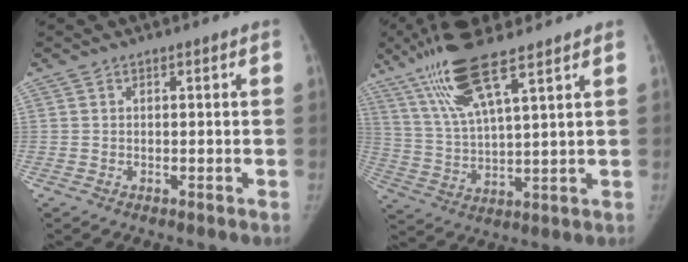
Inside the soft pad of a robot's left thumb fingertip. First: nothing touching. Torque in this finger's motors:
{"motor_torque": [0.90, -0.12, 1.54, -1.23, 0.53]}